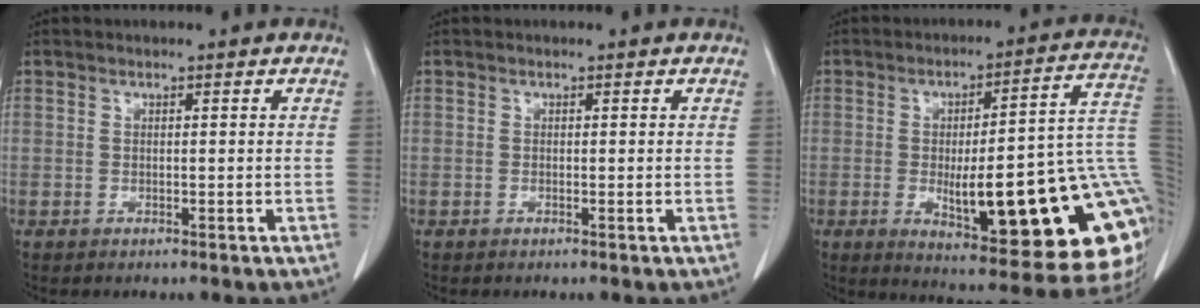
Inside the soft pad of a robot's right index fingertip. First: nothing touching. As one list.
[{"total": 0.0}, {"total": 27.4, "force": [-5.1, 5.2, 26.4], "torque": [-0.241, 0.006, -0.064]}]